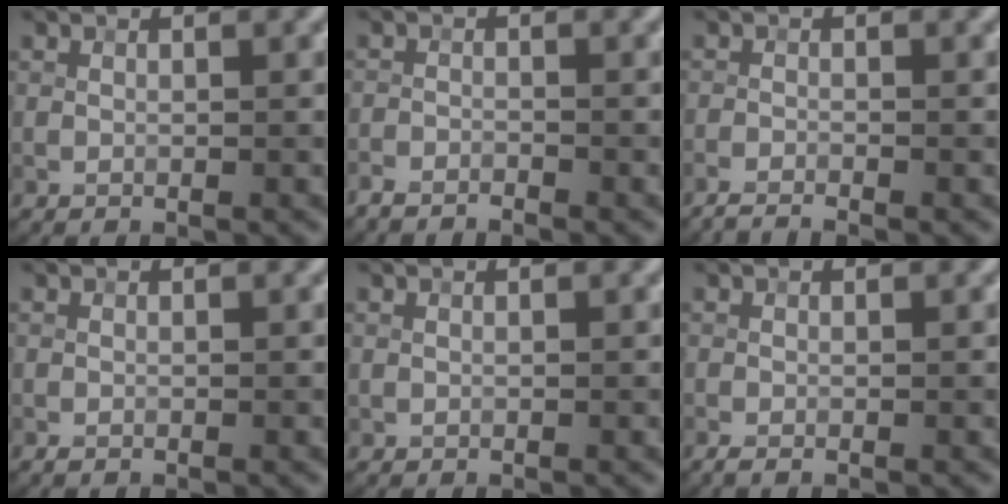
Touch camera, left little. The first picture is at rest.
{"total": 1.8, "force": [-1.8, 0.2, 0.1], "torque": [0.001, -0.004, -0.038]}
{"total": 1.7, "force": [-1.6, 0.0, 0.5], "torque": [-0.009, -0.004, -0.035]}
{"total": 0.0}
{"total": 0.0}
{"total": 0.6, "force": [-0.4, 0.1, 0.4], "torque": [-0.008, -0.002, -0.009]}